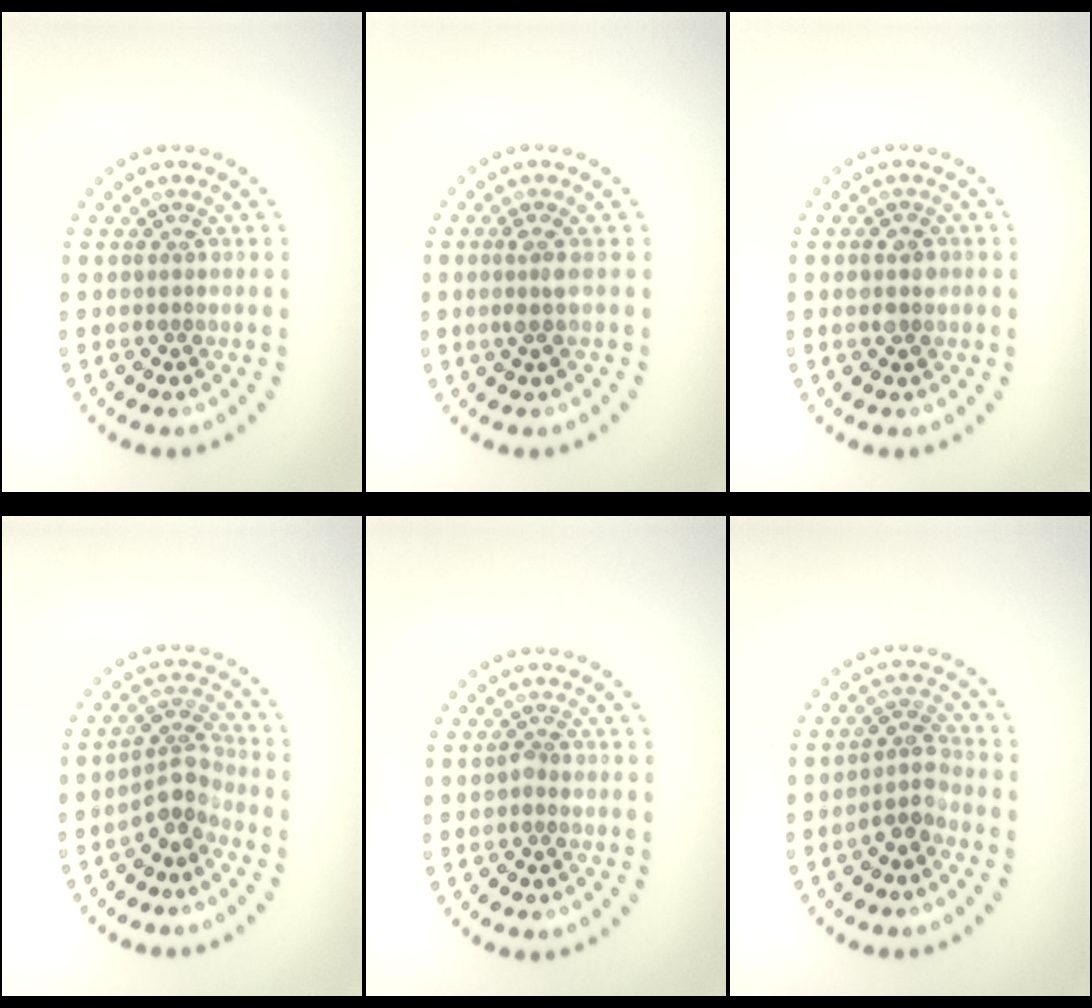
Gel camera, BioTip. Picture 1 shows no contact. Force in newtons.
{"total": 1.5, "press": 1.2, "slide": 0.9}
{"total": 2.0, "press": 2.0, "slide": 0.2}
{"total": 2.9, "press": 2.1, "slide": 1.9}
{"total": 0.8, "press": 0.6, "slide": 0.5}
{"total": 2.6, "press": 2.1, "slide": 1.6}